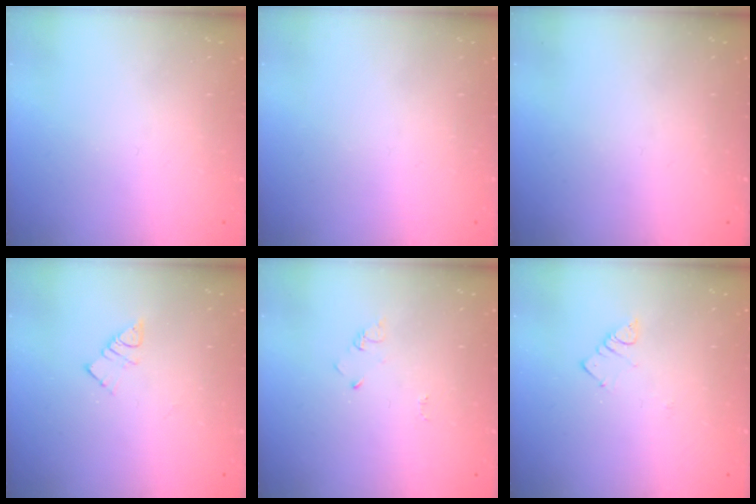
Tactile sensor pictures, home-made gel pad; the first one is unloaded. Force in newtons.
{"total": 1.8, "press": 1.8, "slide": 0.1}
{"total": 0.0}
{"total": 5.7, "press": 5.6, "slide": 0.6}
{"total": 2.9, "press": 2.9, "slide": 0.3}
{"total": 3.2, "press": 3.2, "slide": 0.3}